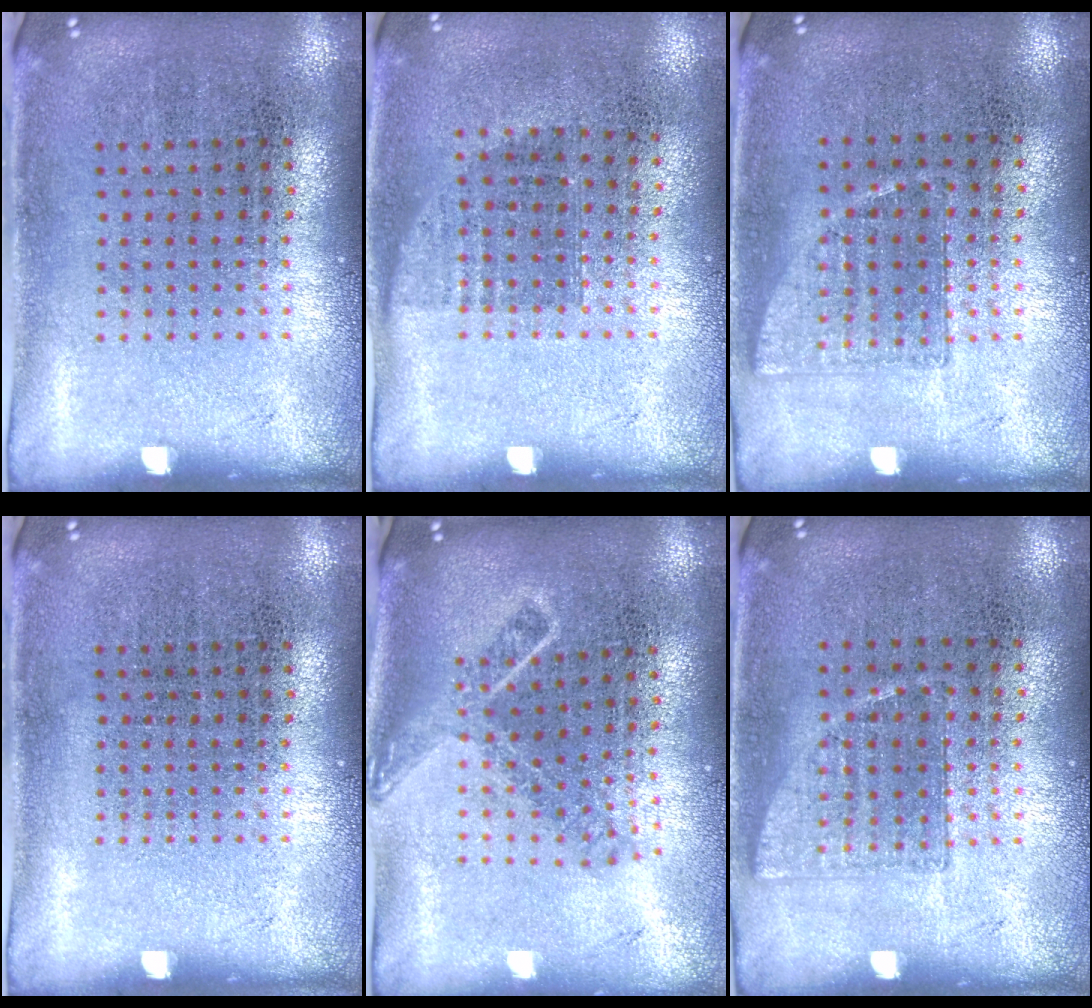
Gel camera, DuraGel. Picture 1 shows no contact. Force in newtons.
{"total": 0.8, "press": 0.6, "slide": 0.4}
{"total": 0.7, "press": 0.7, "slide": 0.2}
{"total": 0.0}
{"total": 1.7, "press": 1.2, "slide": 1.2}
{"total": 0.7, "press": 0.7, "slide": 0.2}